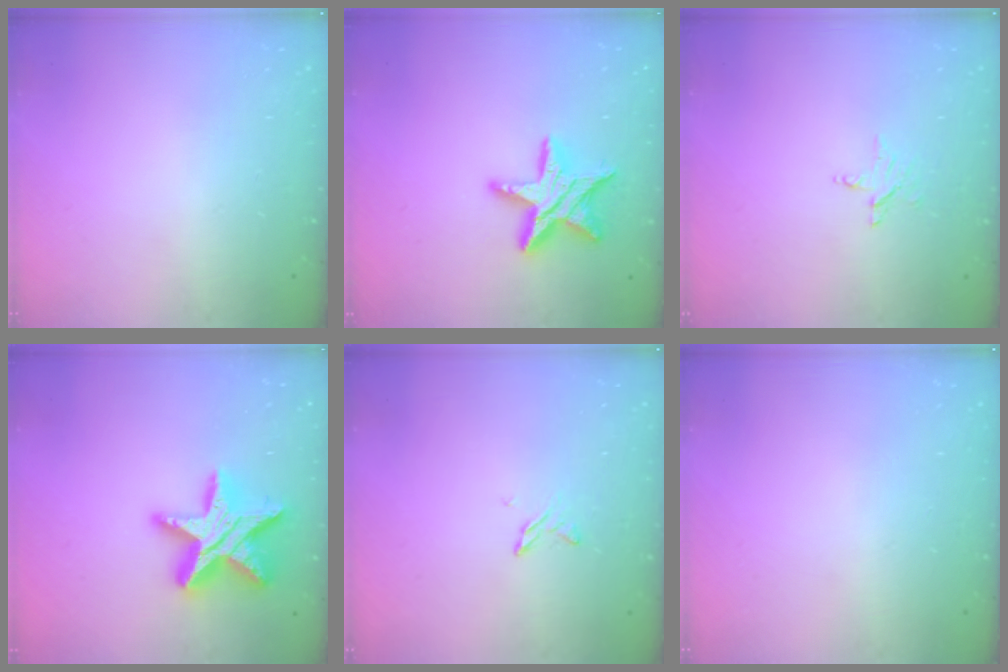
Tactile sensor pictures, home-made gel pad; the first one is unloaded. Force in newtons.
{"total": 14.4, "press": 14.3, "slide": 0.8}
{"total": 3.1, "press": 3.1, "slide": 0.3}
{"total": 19.5, "press": 19.5, "slide": 1.4}
{"total": 4.0, "press": 4.0, "slide": 0.5}
{"total": 0.0}